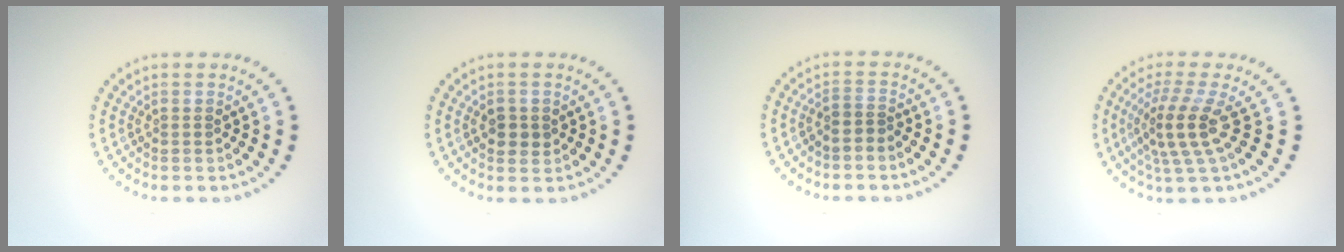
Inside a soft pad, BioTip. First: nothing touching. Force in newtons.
{"total": 1.7, "press": 1.7, "slide": 0.2}
{"total": 0.9, "press": 0.7, "slide": 0.6}
{"total": 3.9, "press": 2.8, "slide": 2.7}